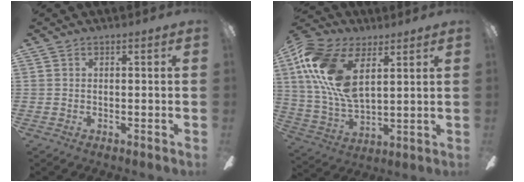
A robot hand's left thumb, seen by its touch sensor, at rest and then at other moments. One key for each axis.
{"total": 17.9, "fx": 7.4, "fy": 9.2, "fz": 13.5, "tx": -0.299, "ty": -0.019, "tz": 0.131}